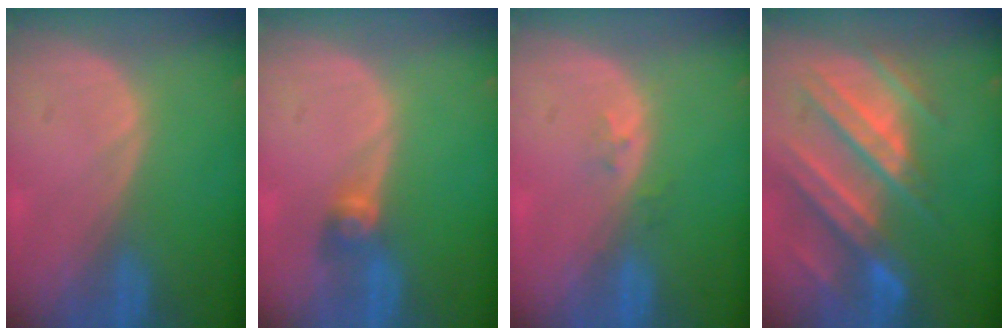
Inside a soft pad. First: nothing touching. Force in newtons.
{"total": 2.6, "press": 2.5, "slide": 0.6}
{"total": 1.6, "press": 1.2, "slide": 1.0}
{"total": 11.1, "press": 9.8, "slide": 5.2}